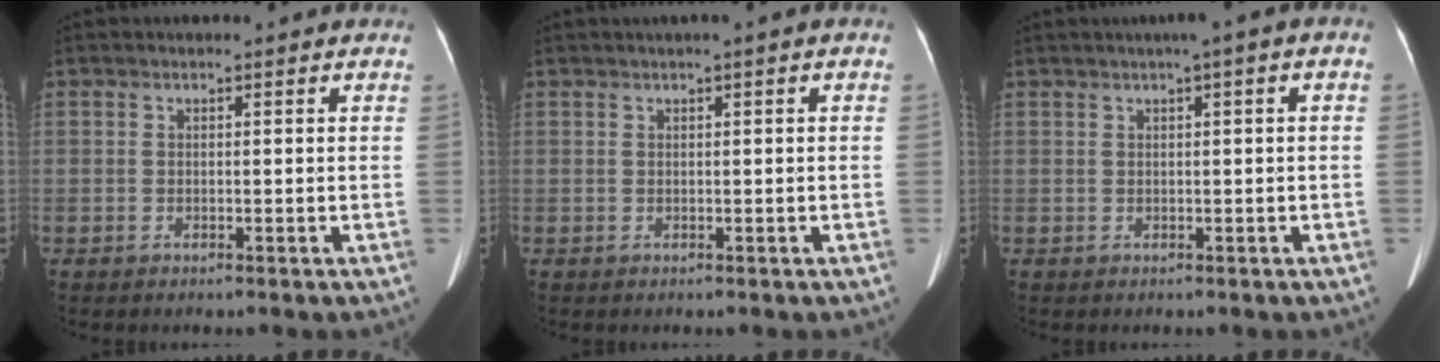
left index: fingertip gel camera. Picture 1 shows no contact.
{"total": 0.9, "force": [0.1, -0.1, 0.9], "torque": [-0.014, 0.005, 0.005]}
{"total": 3.0, "force": [0.8, 0.2, 2.9], "torque": [-0.040, 0.015, 0.010]}